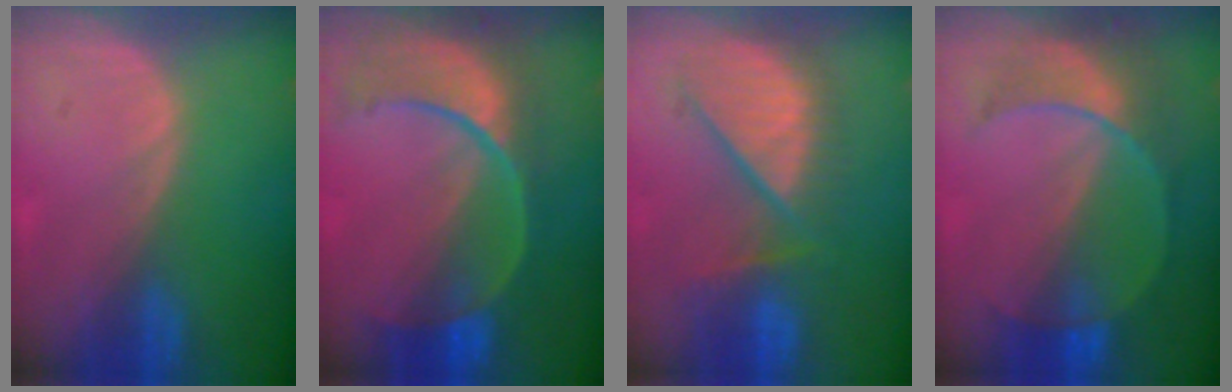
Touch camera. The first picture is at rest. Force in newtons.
{"total": 11.3, "press": 9.5, "slide": 6.1}
{"total": 9.7, "press": 9.3, "slide": 3.0}
{"total": 7.3, "press": 7.2, "slide": 0.9}